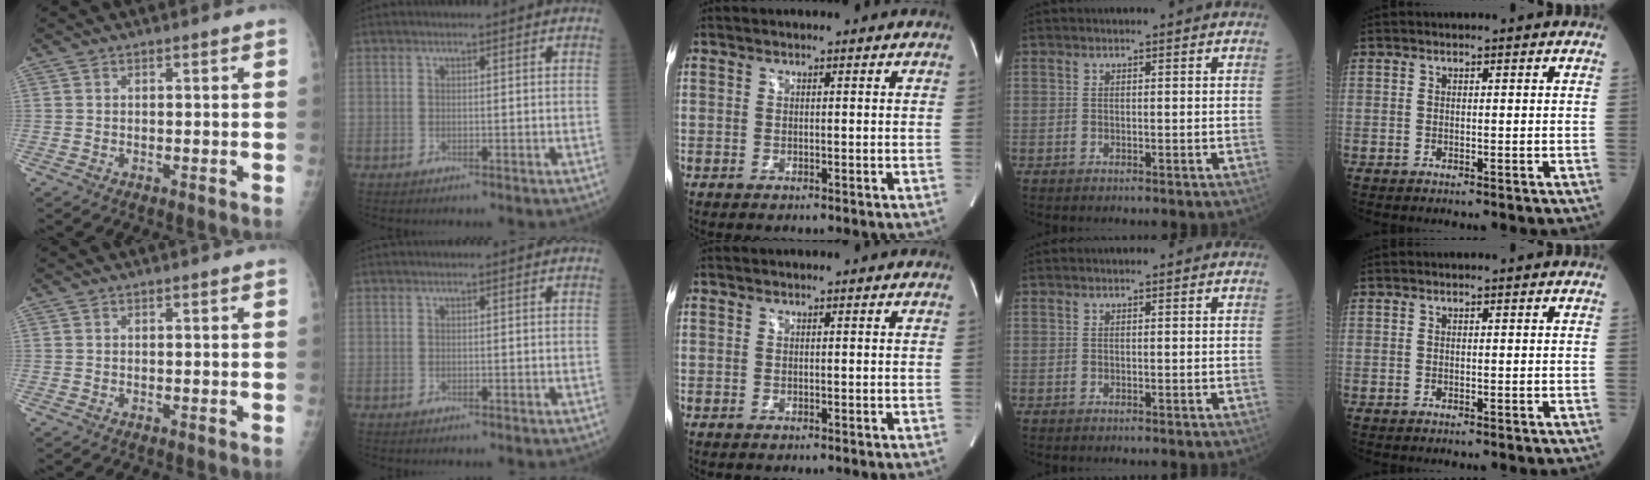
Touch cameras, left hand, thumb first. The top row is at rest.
{}